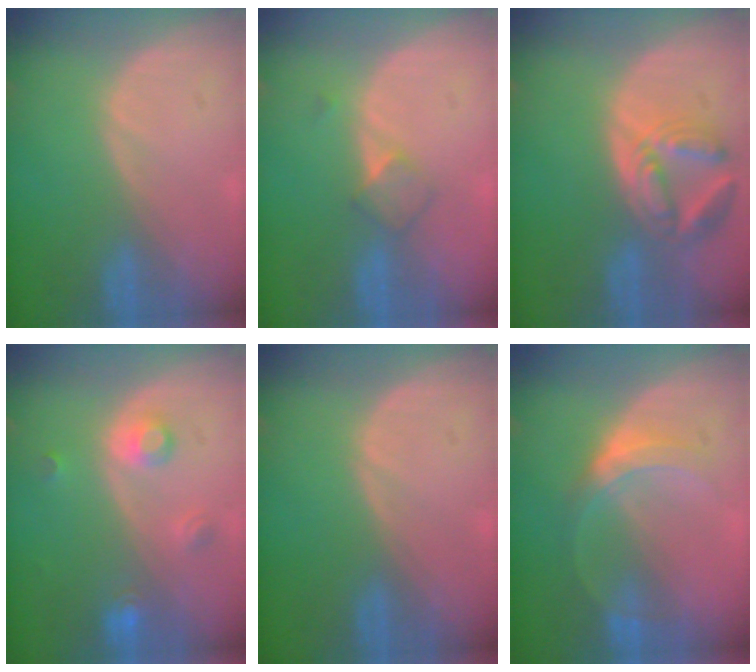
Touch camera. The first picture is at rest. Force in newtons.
{"total": 3.0, "press": 2.7, "slide": 1.2}
{"total": 7.8, "press": 6.9, "slide": 3.6}
{"total": 3.5, "press": 3.2, "slide": 1.4}
{"total": 0.0}
{"total": 5.1, "press": 4.8, "slide": 1.7}